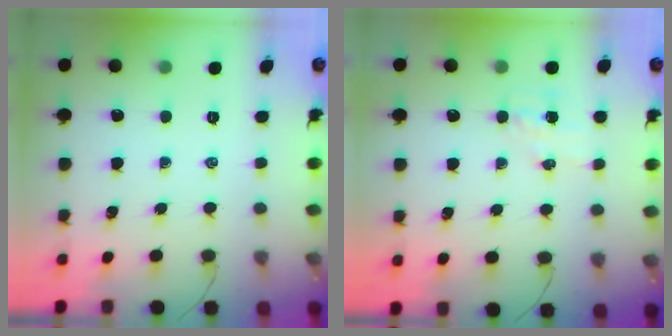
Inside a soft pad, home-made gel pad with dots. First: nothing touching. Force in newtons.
{"total": 5.1, "press": 5.0, "slide": 1.2}